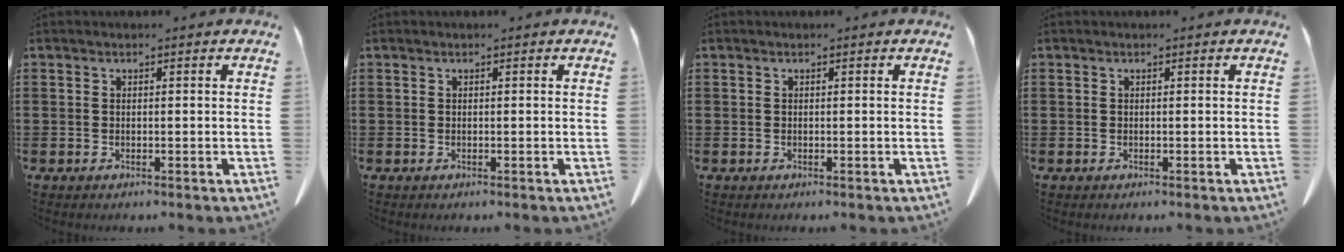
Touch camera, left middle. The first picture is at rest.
{"total": 0.0}
{"total": 0.0}
{"total": 0.0}